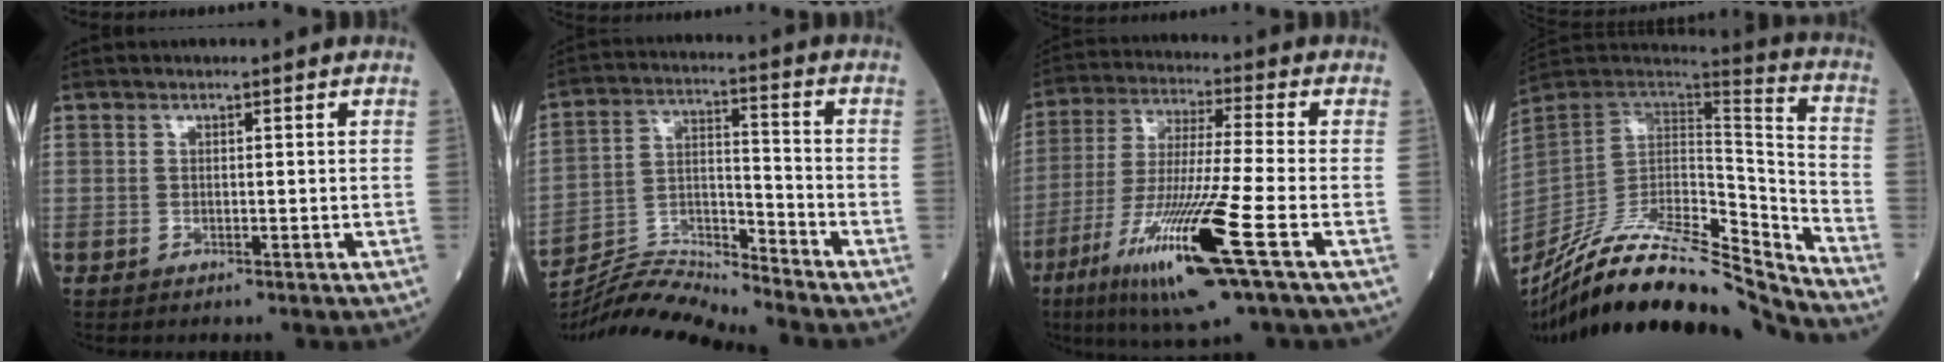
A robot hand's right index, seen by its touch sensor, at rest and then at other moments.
{"total": 10.7, "force": [-10.5, -1.9, 0.4], "torque": [-0.012, 0.033, -0.196]}
{"total": 17.0, "force": [-7.5, -0.4, 15.2], "torque": [-0.320, -0.040, -0.140]}
{"total": 25.4, "force": [-23.0, 2.3, 10.5], "torque": [-0.183, -0.003, -0.384]}